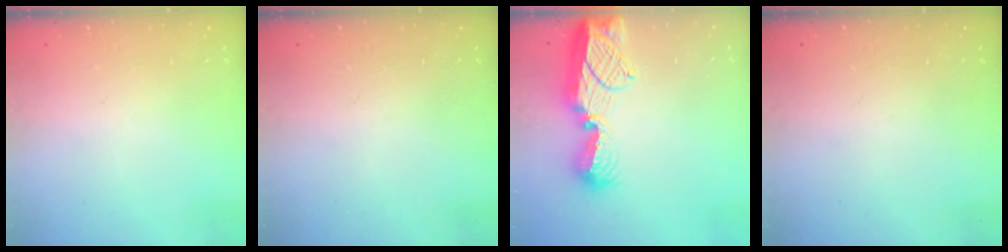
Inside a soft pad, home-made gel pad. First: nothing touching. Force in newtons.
{"total": 0.0}
{"total": 14.7, "press": 14.7, "slide": 1.1}
{"total": 0.0}